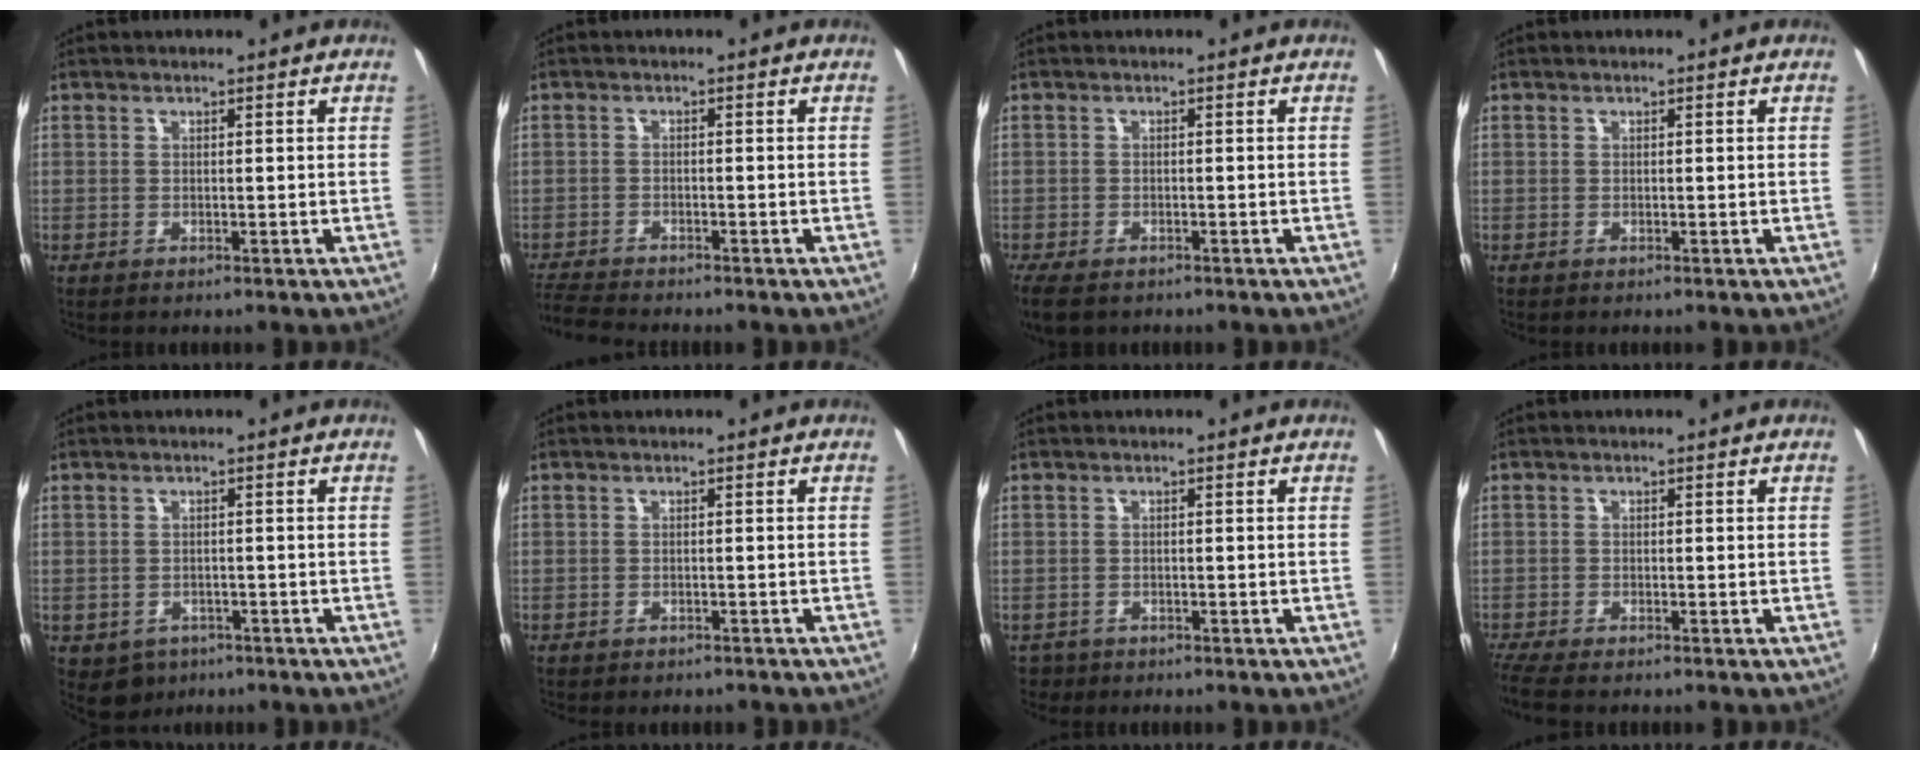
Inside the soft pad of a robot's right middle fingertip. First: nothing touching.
{"total": 5.9, "force": [-5.7, 0.7, 1.6], "torque": [-0.055, -0.024, -0.107]}
{"total": 5.5, "force": [-4.0, 2.5, 2.9], "torque": [-0.074, -0.024, -0.074]}
{"total": 0.0}
{"total": 4.5, "force": [-2.3, 3.6, 1.5], "torque": [-0.037, -0.008, -0.027]}
{"total": 2.5, "force": [-2.1, 1.1, 0.7], "torque": [-0.019, -0.011, -0.027]}
{"total": 2.8, "force": [-1.8, 2.1, 0.6], "torque": [-0.019, -0.006, -0.027]}
{"total": 4.6, "force": [-3.9, 0.7, 2.3], "torque": [-0.062, -0.025, -0.074]}